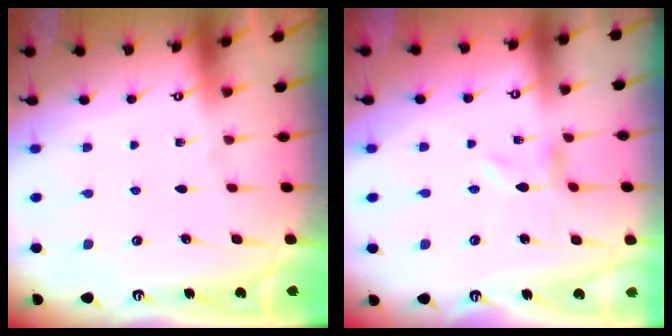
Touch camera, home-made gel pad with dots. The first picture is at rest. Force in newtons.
{"total": 0.0}